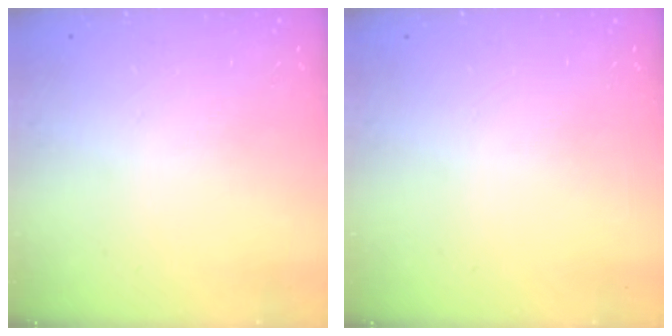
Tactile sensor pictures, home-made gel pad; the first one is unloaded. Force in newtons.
{"total": 0.0}